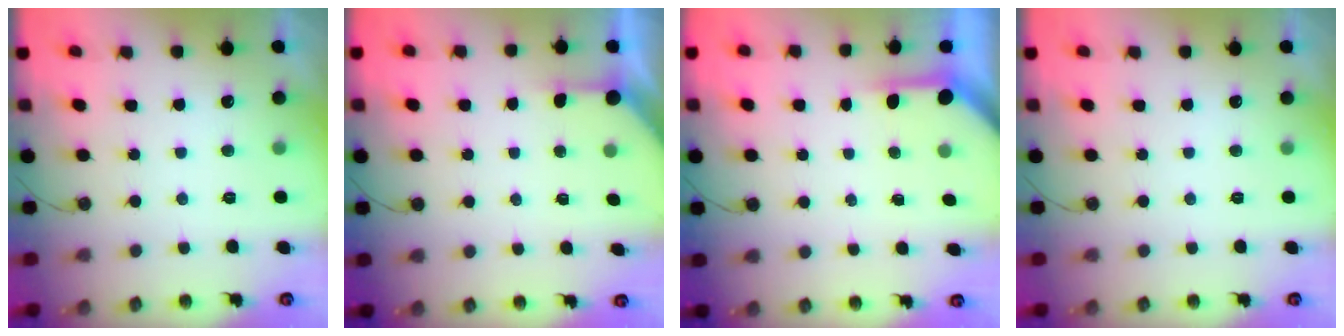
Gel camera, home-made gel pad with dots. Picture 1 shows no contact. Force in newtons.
{"total": 2.6, "press": 2.6, "slide": 0.4}
{"total": 3.7, "press": 3.7, "slide": 0.4}
{"total": 0.0}